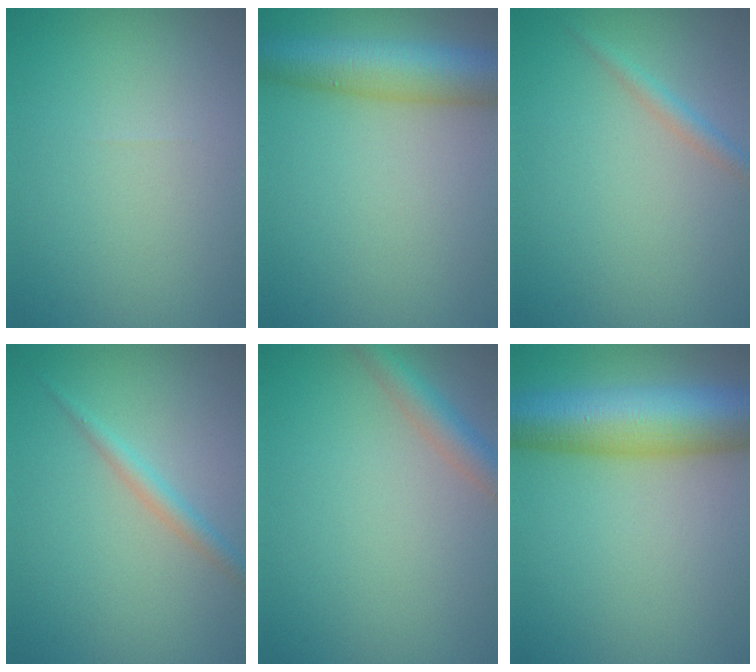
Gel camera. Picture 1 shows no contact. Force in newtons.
{"total": 7.3, "press": 7.3, "slide": 0.3}
{"total": 1.4, "press": 1.4, "slide": 0.1}
{"total": 1.7, "press": 1.7, "slide": 0.0}
{"total": 2.8, "press": 2.8, "slide": 0.2}
{"total": 10.8, "press": 10.8, "slide": 0.4}